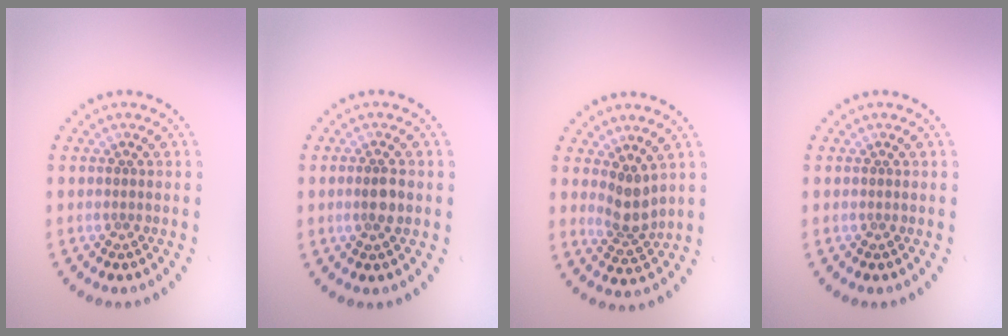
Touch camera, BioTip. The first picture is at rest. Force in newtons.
{"total": 1.8, "press": 1.7, "slide": 0.5}
{"total": 2.8, "press": 2.1, "slide": 1.8}
{"total": 0.0}